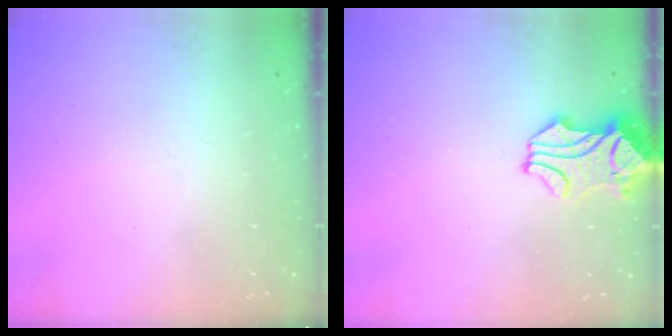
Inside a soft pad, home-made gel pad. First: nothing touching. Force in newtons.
{"total": 1.0, "press": 0.5, "slide": 0.9}